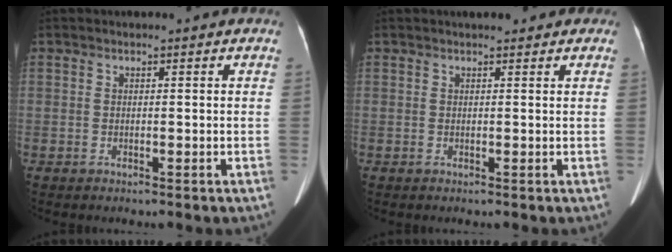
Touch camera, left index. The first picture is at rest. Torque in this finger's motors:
{"motor_torque": [0.54, -0.51, -0.01, 0.02]}